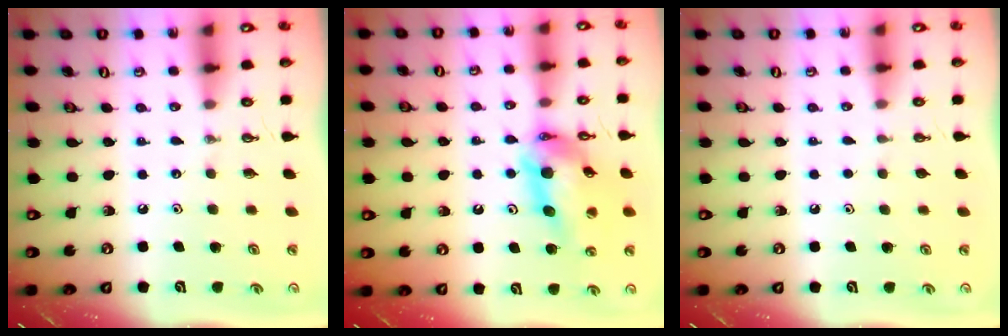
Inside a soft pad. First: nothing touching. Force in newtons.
{"total": 14.4, "press": 14.3, "slide": 1.2}
{"total": 0.0}